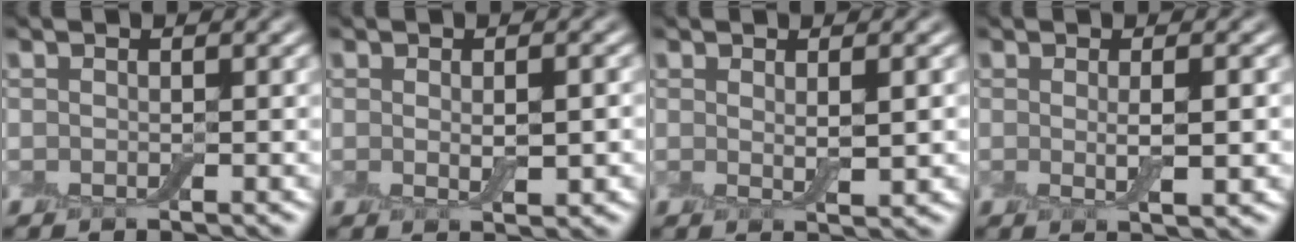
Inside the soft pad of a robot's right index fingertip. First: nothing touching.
{"total": 2.4, "force": [0.0, 0.7, 2.3], "torque": [-0.040, -0.006, 0.002]}
{"total": 2.0, "force": [0.5, 0.3, 1.9], "torque": [-0.031, -0.007, 0.009]}
{"total": 2.7, "force": [0.0, 0.5, 2.6], "torque": [-0.045, -0.007, 0.002]}